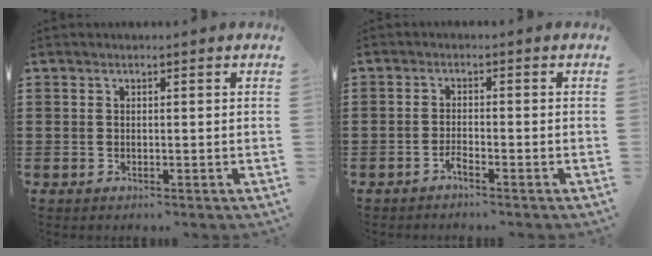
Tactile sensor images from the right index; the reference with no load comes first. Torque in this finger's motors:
{"motor_torque": [2.14, 0.00, 0.03, 0.00]}